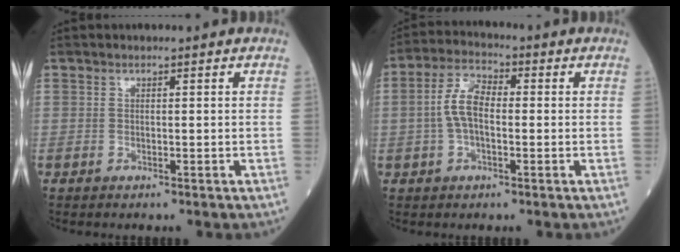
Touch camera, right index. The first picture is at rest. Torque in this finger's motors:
{"motor_torque": [0.72, -0.26, 0.35, 0.12]}